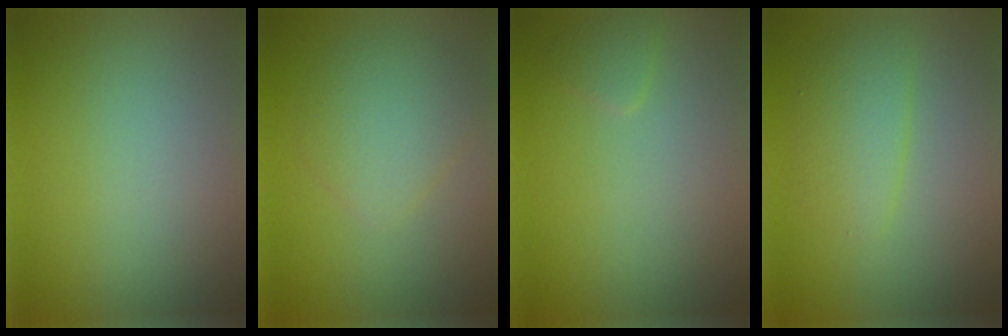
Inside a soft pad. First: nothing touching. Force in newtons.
{"total": 3.4, "press": 3.4, "slide": 0.1}
{"total": 1.0, "press": 0.9, "slide": 0.1}
{"total": 2.8, "press": 2.8, "slide": 0.1}